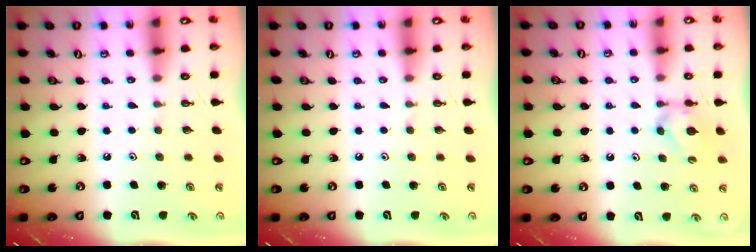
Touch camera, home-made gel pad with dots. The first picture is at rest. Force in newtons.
{"total": 0.0}
{"total": 5.9, "press": 5.8, "slide": 0.8}